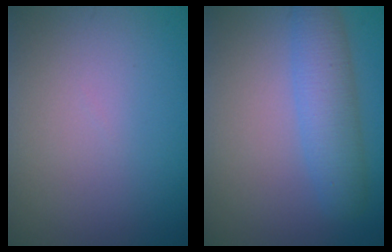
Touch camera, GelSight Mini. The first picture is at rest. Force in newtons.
{"total": 4.1, "press": 4.1, "slide": 0.2}